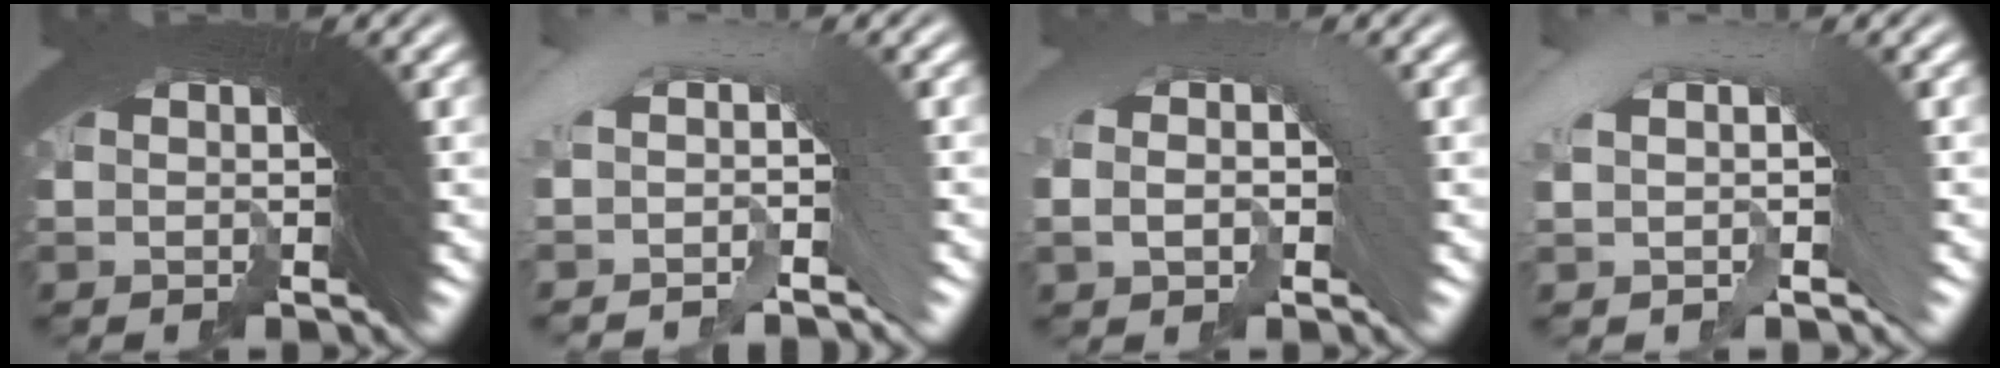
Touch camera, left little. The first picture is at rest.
{"total": 2.9, "force": [-0.6, 1.2, 2.6], "torque": [-0.030, 0.025, -0.017]}
{"total": 1.7, "force": [0.1, 1.0, 1.4], "torque": [-0.011, 0.020, -0.005]}
{"total": 2.8, "force": [0.3, 1.2, 2.5], "torque": [-0.031, 0.036, 0.000]}